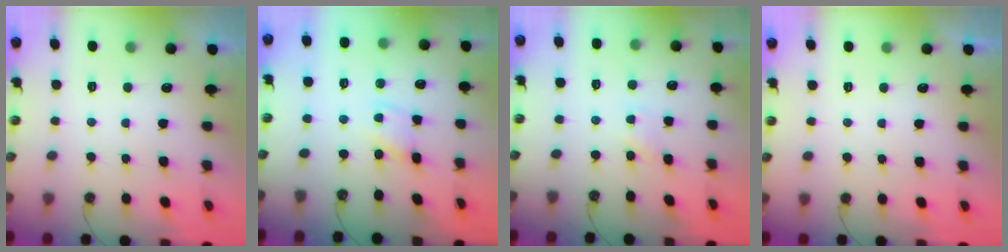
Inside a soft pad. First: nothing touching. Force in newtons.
{"total": 1.4, "press": 1.4, "slide": 0.1}
{"total": 2.3, "press": 2.3, "slide": 0.3}
{"total": 0.0}